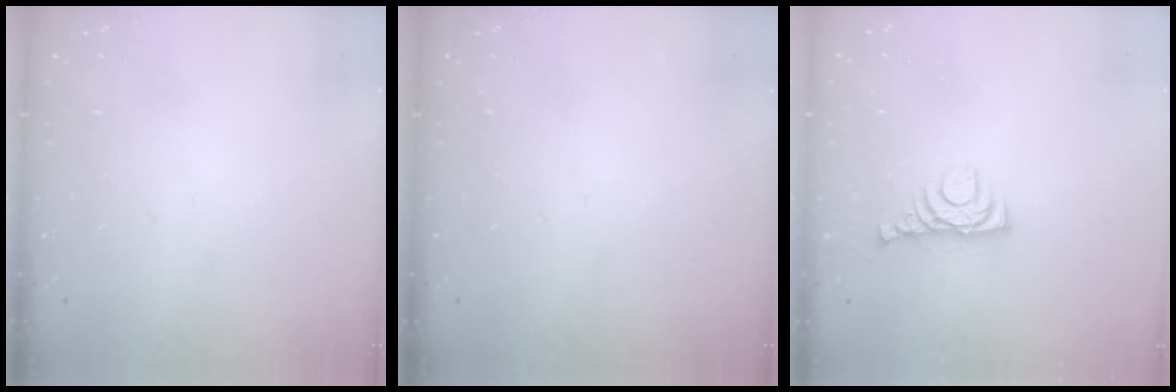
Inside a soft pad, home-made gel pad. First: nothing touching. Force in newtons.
{"total": 0.0}
{"total": 5.5, "press": 5.4, "slide": 1.1}